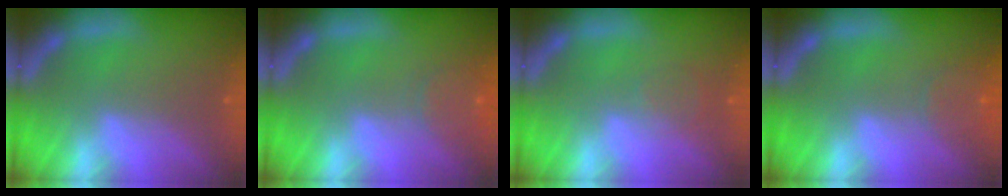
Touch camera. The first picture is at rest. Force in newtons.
{"total": 3.0}
{"total": 1.5}
{"total": 2.4}